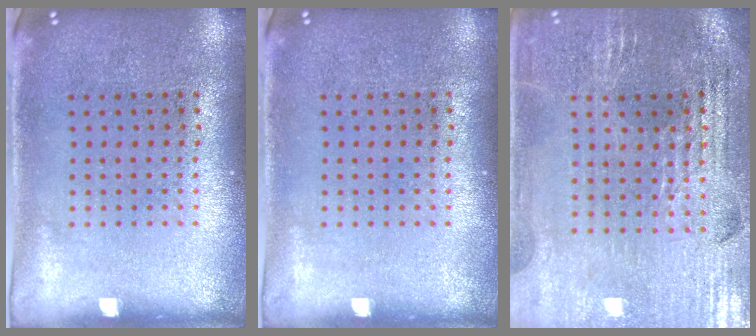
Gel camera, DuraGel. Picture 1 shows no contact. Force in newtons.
{"total": 0.0}
{"total": 2.9, "press": 2.8, "slide": 0.5}